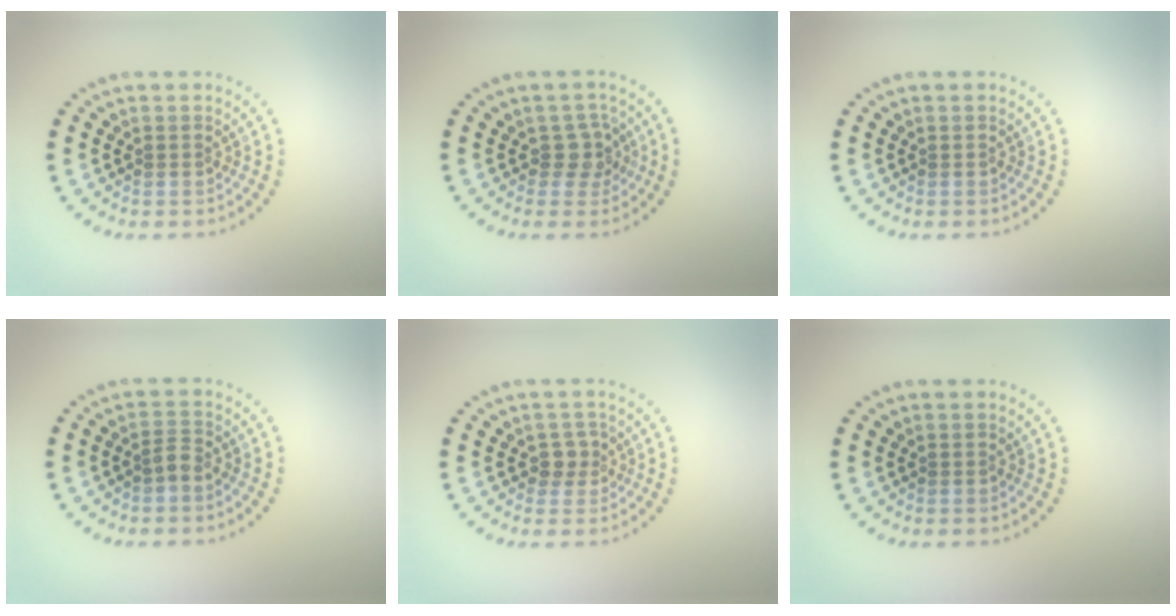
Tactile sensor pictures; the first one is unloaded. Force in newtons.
{"total": 2.1, "press": 1.8, "slide": 1.1}
{"total": 0.0}
{"total": 1.4, "press": 1.0, "slide": 0.9}
{"total": 1.7, "press": 1.4, "slide": 0.9}
{"total": 0.0}